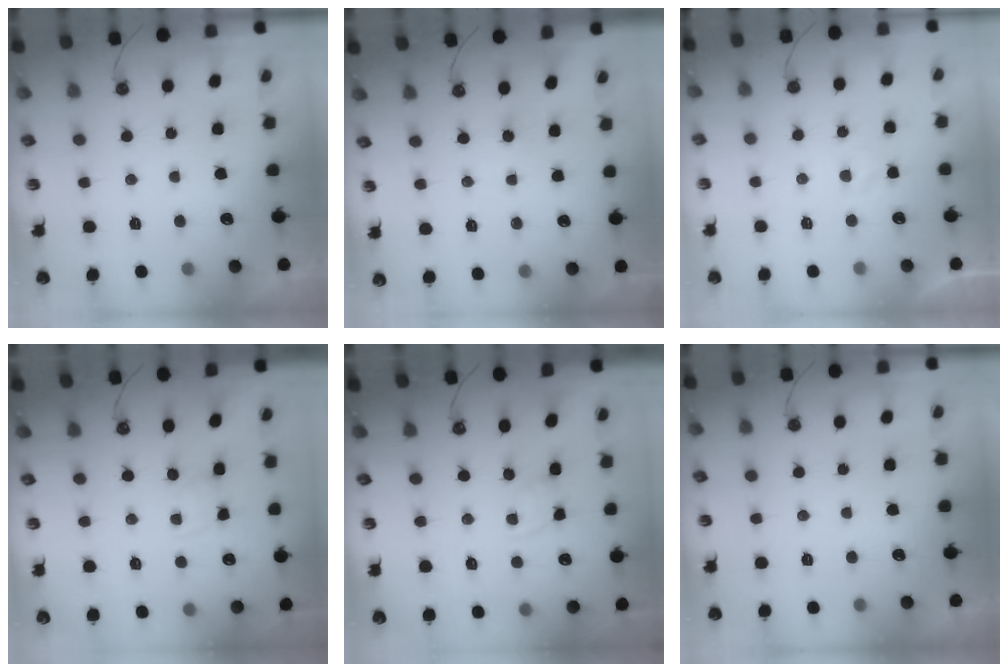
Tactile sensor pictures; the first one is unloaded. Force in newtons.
{"total": 2.7, "press": 2.7, "slide": 0.5}
{"total": 2.3, "press": 2.3, "slide": 0.4}
{"total": 1.2, "press": 1.2, "slide": 0.2}
{"total": 2.1, "press": 2.1, "slide": 0.0}
{"total": 0.0}